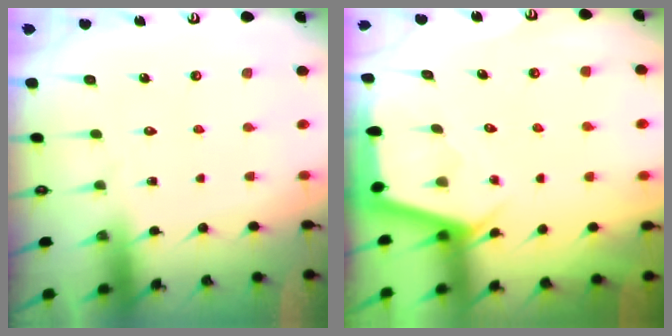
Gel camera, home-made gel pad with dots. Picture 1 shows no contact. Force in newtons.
{"total": 2.9, "press": 2.9, "slide": 0.3}